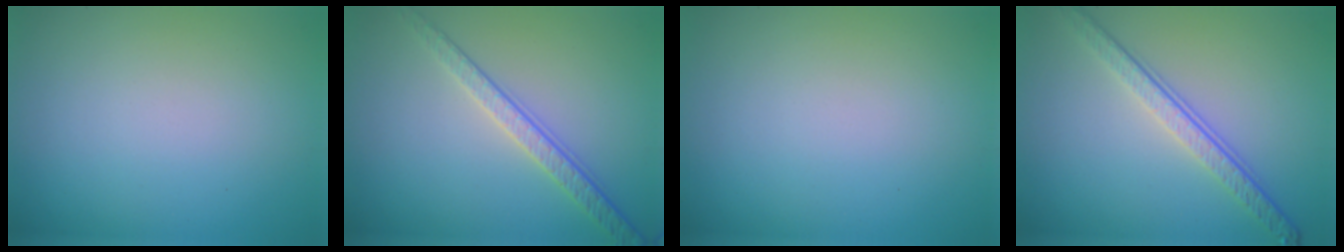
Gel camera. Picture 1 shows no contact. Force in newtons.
{"total": 2.8, "press": 2.4, "slide": 1.5}
{"total": 0.0}
{"total": 4.3, "press": 3.0, "slide": 3.1}